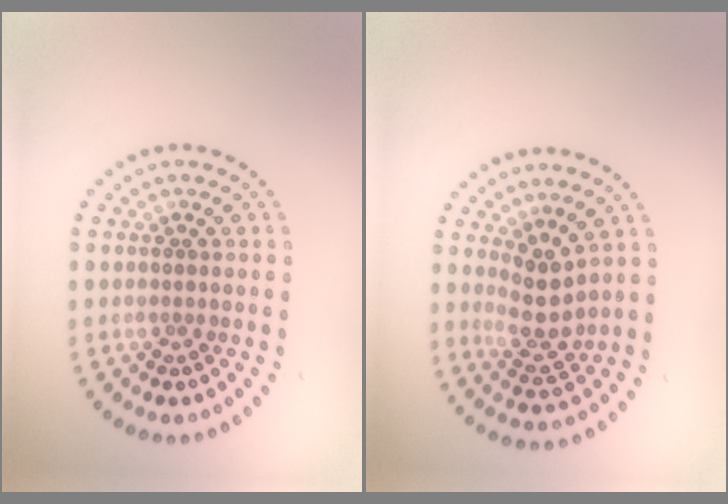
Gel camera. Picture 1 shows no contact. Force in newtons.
{"total": 3.0, "press": 2.6, "slide": 1.5}